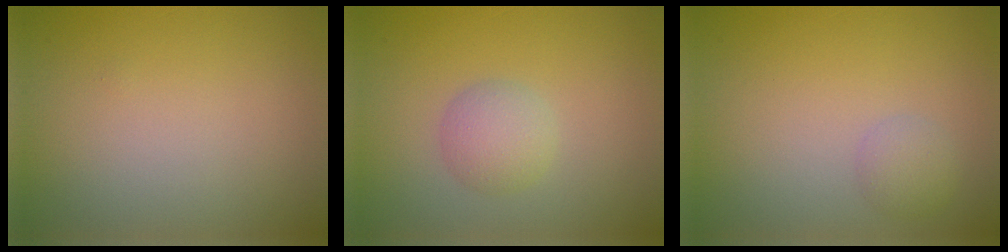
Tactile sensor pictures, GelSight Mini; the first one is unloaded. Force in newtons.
{"total": 2.3, "press": 2.3, "slide": 0.1}
{"total": 1.5, "press": 1.5, "slide": 0.0}